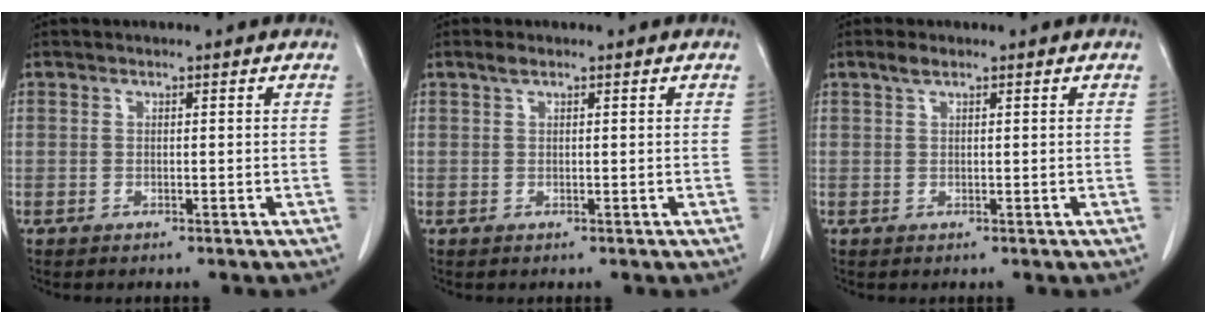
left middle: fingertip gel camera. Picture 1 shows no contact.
{"total": 1.0, "force": [0.7, 0.2, 0.7], "torque": [-0.019, 0.007, 0.015]}
{"total": 1.4, "force": [1.0, 0.3, 1.0], "torque": [-0.023, 0.007, 0.021]}